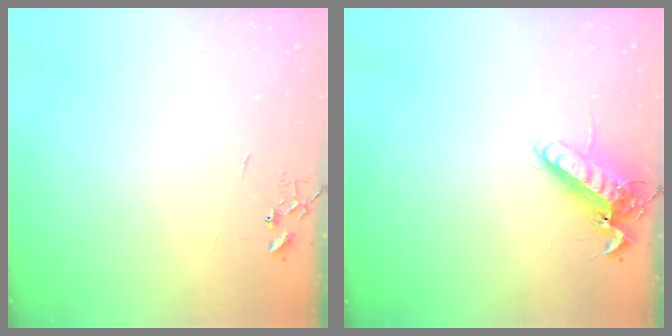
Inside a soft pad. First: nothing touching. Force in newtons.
{"total": 12.9, "press": 12.8, "slide": 1.7}